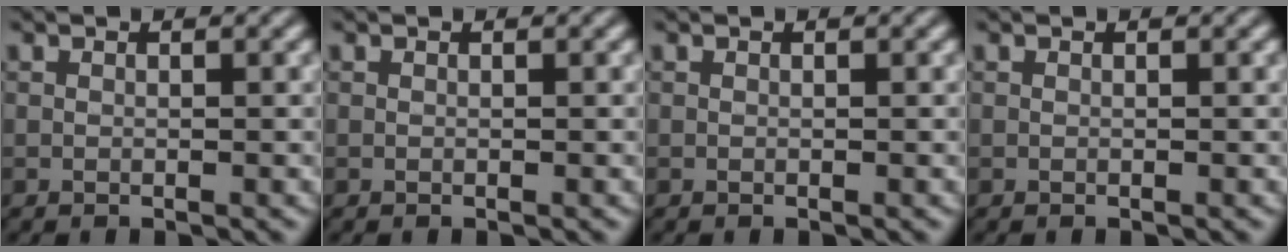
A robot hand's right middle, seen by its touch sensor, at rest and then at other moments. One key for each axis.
{"total": 0.0}
{"total": 0.0}
{"total": 0.0}